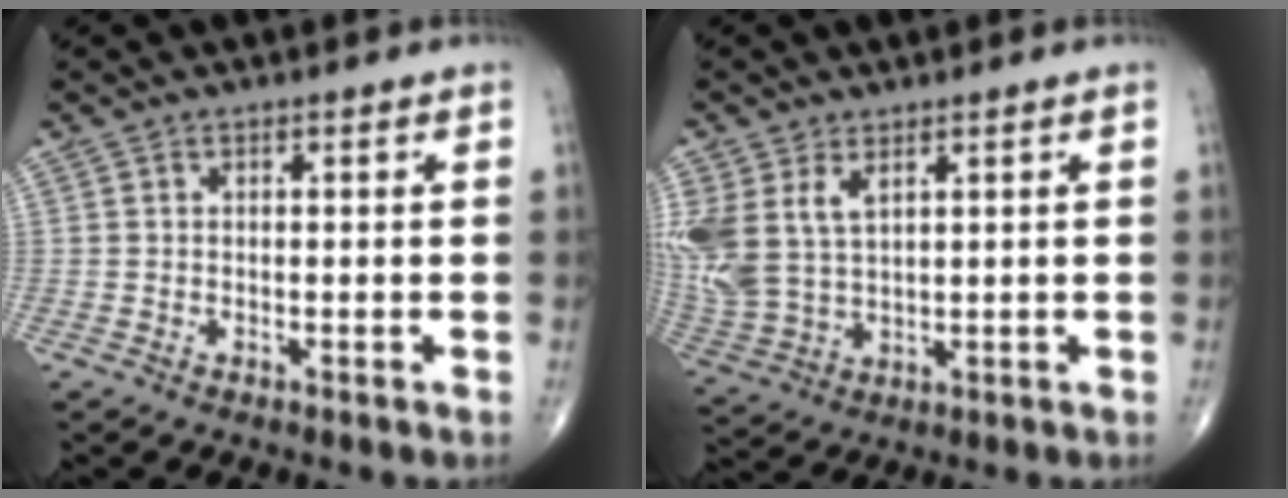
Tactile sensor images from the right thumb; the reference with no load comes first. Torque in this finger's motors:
{"motor_torque": [0.39, 0.45, 0.57, 0.30, 0.19]}